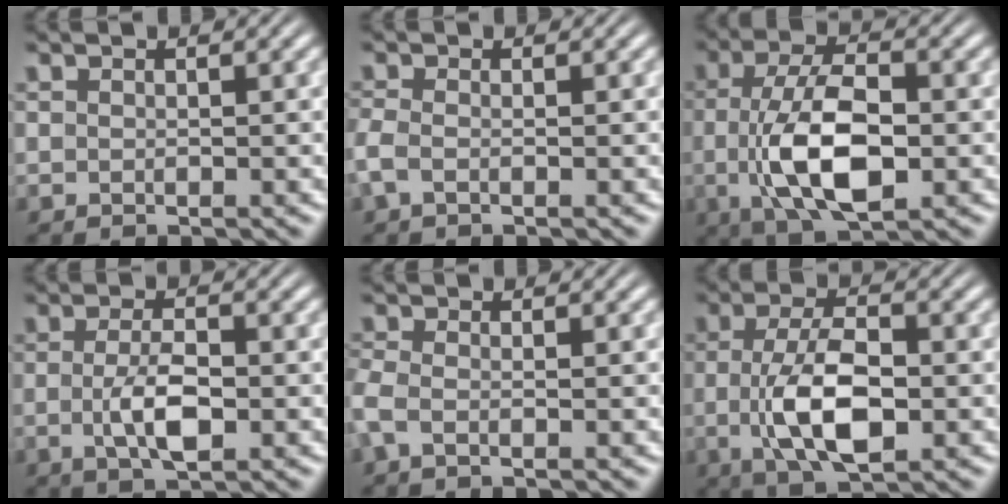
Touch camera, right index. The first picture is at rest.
{"total": 1.9, "force": [-1.0, 1.0, 1.3], "torque": [-0.045, -0.017, -0.013]}
{"total": 8.1, "force": [-0.9, 3.6, 7.2], "torque": [-0.133, -0.018, -0.009]}
{"total": 3.8, "force": [-0.8, 1.0, 3.5], "torque": [-0.061, -0.013, -0.009]}
{"total": 2.2, "force": [-1.1, 1.2, 1.6], "torque": [-0.053, -0.019, -0.015]}
{"total": 6.7, "force": [-1.0, 2.8, 6.0], "torque": [-0.111, -0.015, -0.012]}